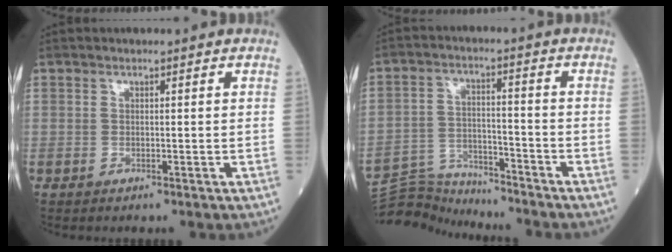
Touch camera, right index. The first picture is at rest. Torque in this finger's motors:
{"motor_torque": [-1.90, -0.24, -0.90, -0.21]}